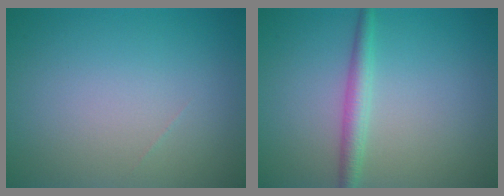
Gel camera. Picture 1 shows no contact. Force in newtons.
{"total": 2.2, "press": 2.2, "slide": 0.0}